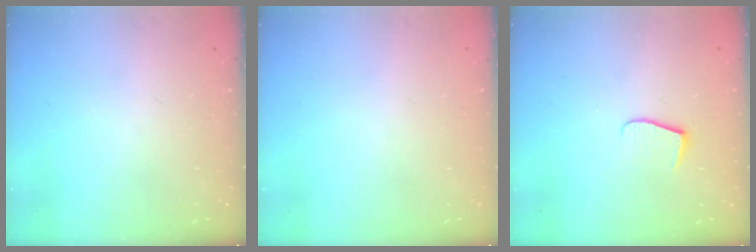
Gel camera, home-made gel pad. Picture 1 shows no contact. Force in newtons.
{"total": 0.6, "press": 0.6, "slide": 0.2}
{"total": 7.0, "press": 6.9, "slide": 0.5}